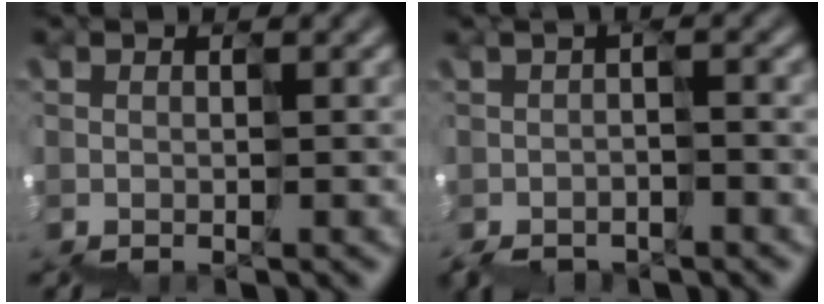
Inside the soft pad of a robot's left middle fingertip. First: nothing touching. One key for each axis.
{"total": 1.7, "fx": -1.7, "fy": -0.1, "fz": -0.1, "tx": -0.013, "ty": -0.004, "tz": -0.027}